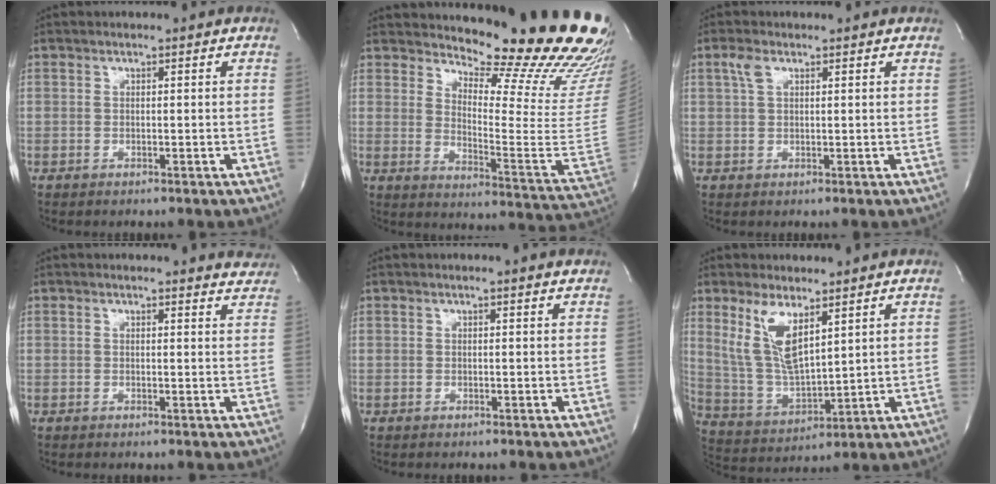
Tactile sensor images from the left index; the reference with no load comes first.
{"total": 23.9, "force": [21.1, 2.9, 10.8], "torque": [-0.153, -0.137, 0.251]}
{"total": 2.1, "force": [1.2, 0.8, 1.5], "torque": [-0.043, 0.011, 0.028]}
{"total": 5.2, "force": [5.2, 0.8, 0.3], "torque": [0.007, -0.025, 0.028]}
{"total": 1.4, "force": [1.3, -0.2, 0.5], "torque": [-0.019, 0.002, 0.013]}
{"total": 9.3, "force": [5.0, 2.6, 7.4], "torque": [-0.160, -0.005, 0.111]}